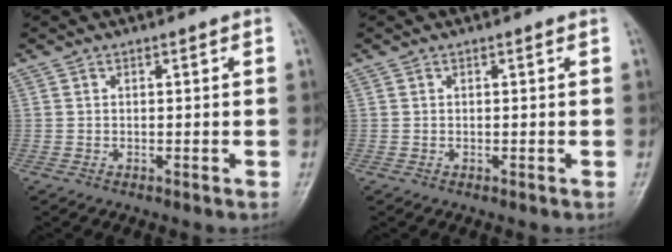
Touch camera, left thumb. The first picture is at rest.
{"total": 0.0}